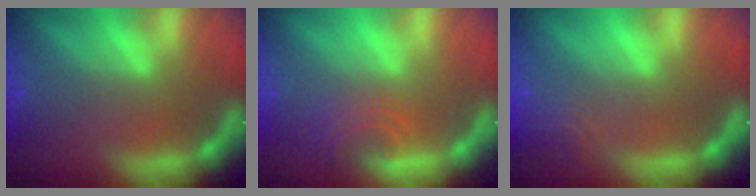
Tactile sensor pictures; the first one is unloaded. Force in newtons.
{"total": 3.5}
{"total": 2.4}